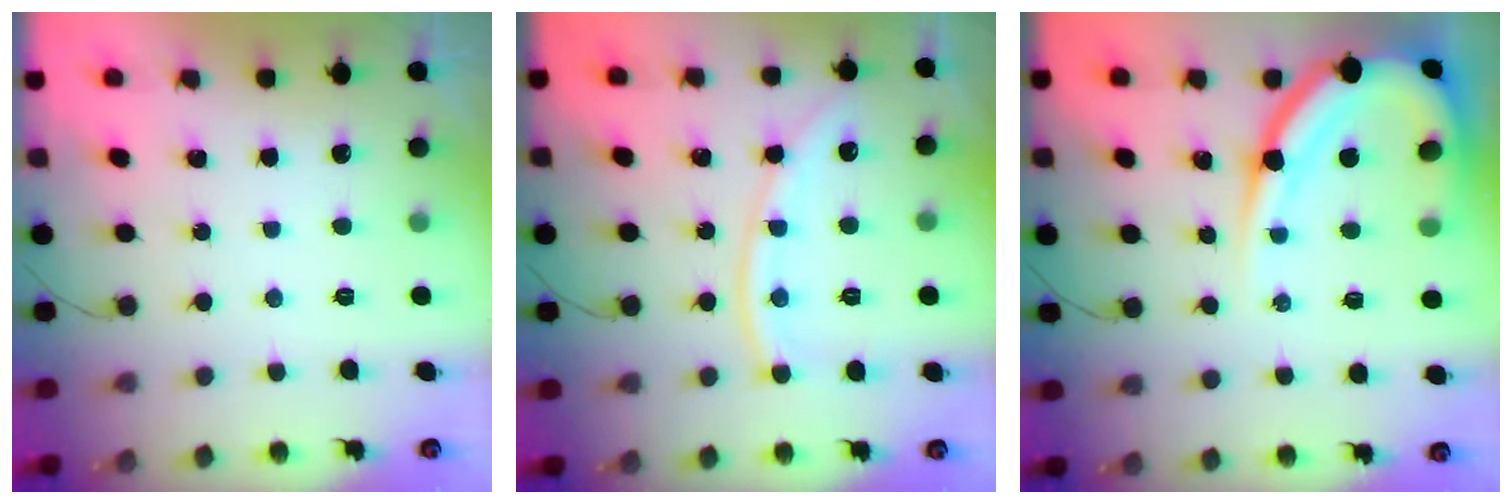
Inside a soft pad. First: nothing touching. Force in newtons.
{"total": 11.3, "press": 11.2, "slide": 1.5}
{"total": 15.9, "press": 15.8, "slide": 1.6}